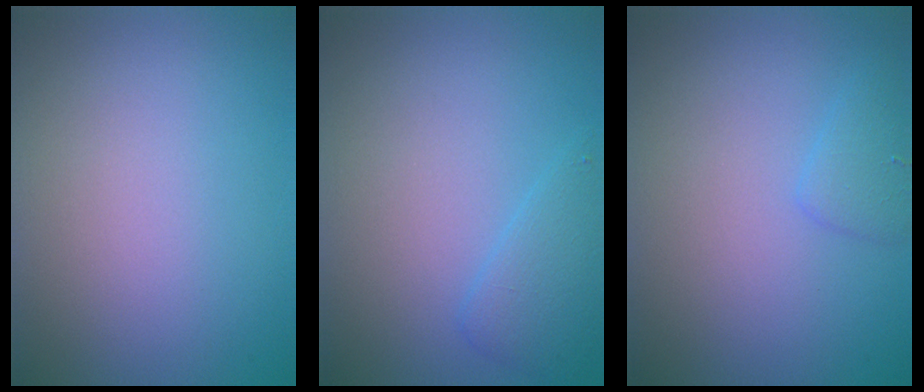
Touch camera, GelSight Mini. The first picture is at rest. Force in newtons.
{"total": 2.1, "press": 2.0, "slide": 0.2}
{"total": 1.6, "press": 1.6, "slide": 0.1}